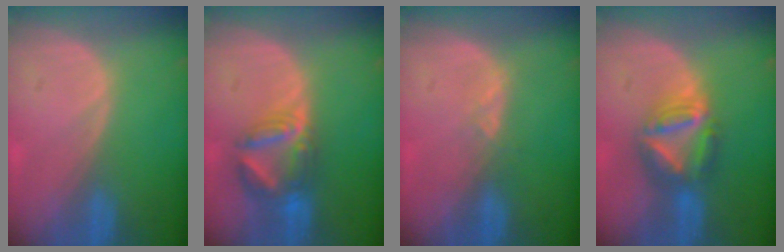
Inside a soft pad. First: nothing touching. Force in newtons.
{"total": 7.0, "press": 6.6, "slide": 2.3}
{"total": 1.6, "press": 1.5, "slide": 0.7}
{"total": 7.5, "press": 6.5, "slide": 3.9}